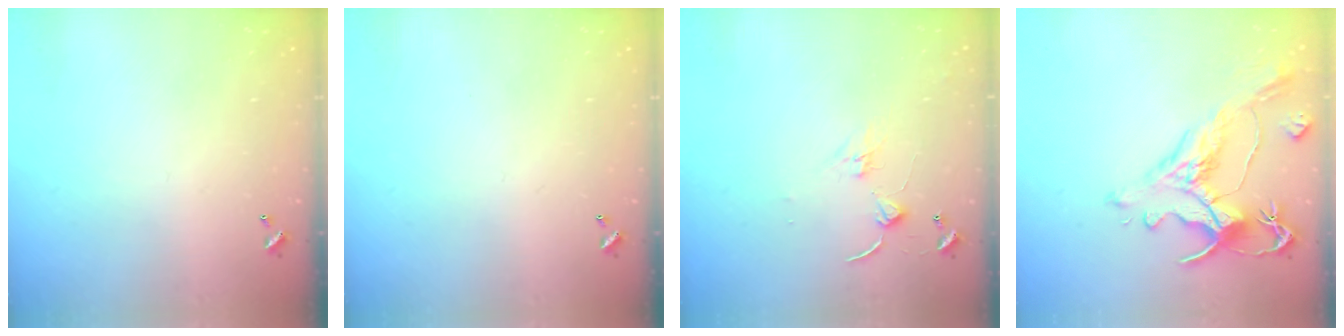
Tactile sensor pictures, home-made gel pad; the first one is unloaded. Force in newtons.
{"total": 0.0}
{"total": 0.6, "press": 0.5, "slide": 0.3}
{"total": 1.6, "press": 0.8, "slide": 1.4}